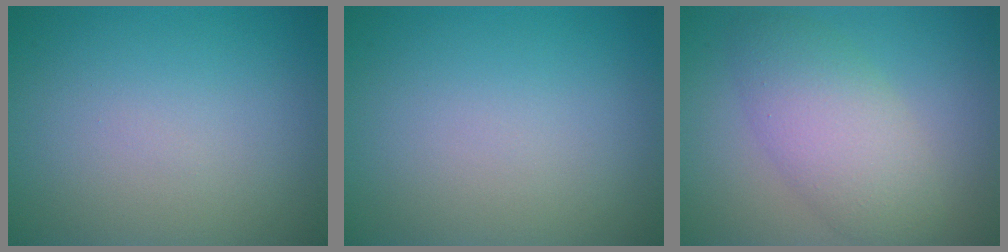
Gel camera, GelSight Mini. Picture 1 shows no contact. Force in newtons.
{"total": 0.0}
{"total": 5.3, "press": 5.3, "slide": 0.2}